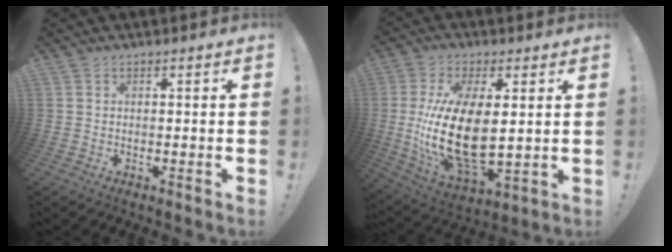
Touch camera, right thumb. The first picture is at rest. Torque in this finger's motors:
{"motor_torque": [2.55, 2.46, 2.44, -0.09, 0.24]}